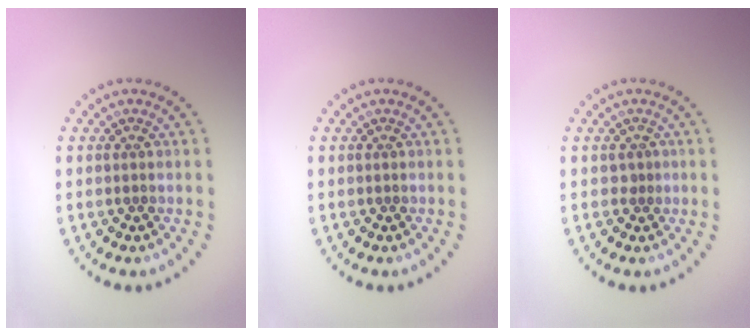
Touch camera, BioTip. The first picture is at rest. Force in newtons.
{"total": 0.0}
{"total": 0.6, "press": 0.3, "slide": 0.5}